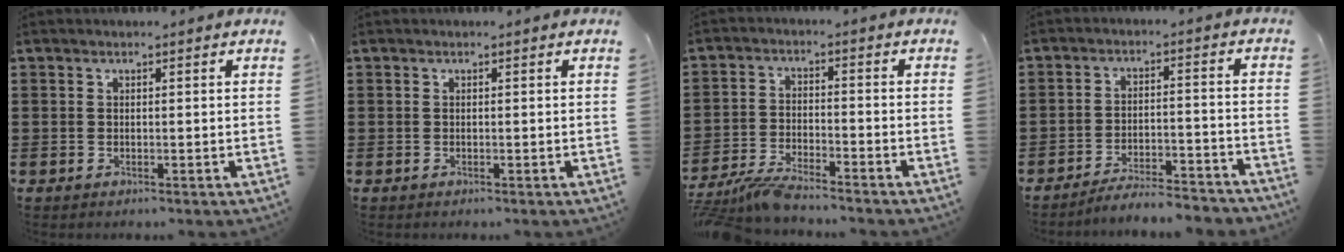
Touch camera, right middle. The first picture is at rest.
{"total": 0.0}
{"total": 5.1, "force": [-4.7, 0.1, 1.8], "torque": [-0.051, -0.013, -0.094]}
{"total": 5.3, "force": [-5.1, 0.3, 1.2], "torque": [-0.028, -0.002, -0.105]}